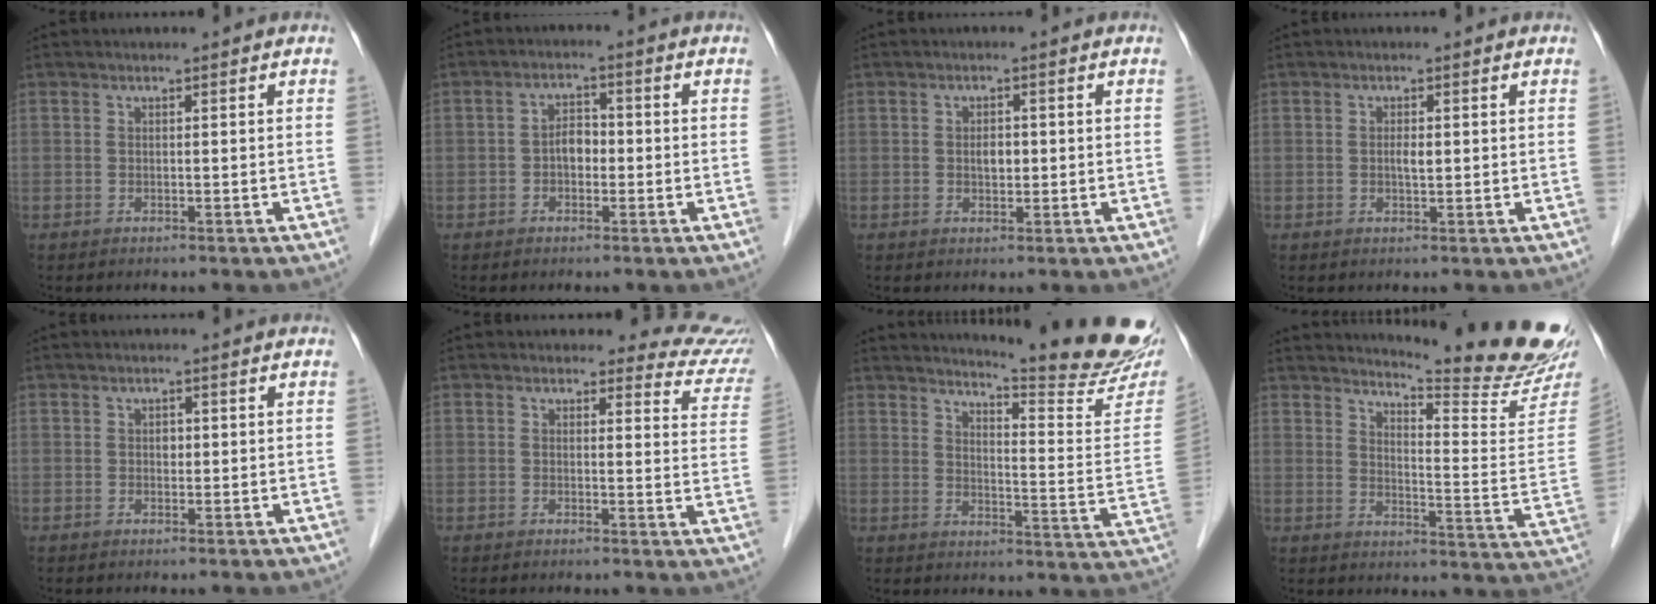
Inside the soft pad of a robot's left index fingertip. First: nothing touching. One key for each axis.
{"total": 3.1, "fx": -0.8, "fy": 1.9, "fz": 2.2, "tx": -0.040, "ty": 0.010, "tz": -0.017}
{"total": 2.0, "fx": -0.1, "fy": 1.2, "fz": 1.6, "tx": -0.029, "ty": -0.001, "tz": -0.001}
{"total": 1.4, "fx": 0.0, "fy": 0.5, "fz": 1.3, "tx": -0.026, "ty": -0.002, "tz": 0.000}
{"total": 1.0, "fx": 0.0, "fy": 0.8, "fz": 0.7, "tx": -0.011, "ty": -0.001, "tz": -0.002}
{"total": 9.2, "fx": 8.6, "fy": 3.1, "fz": 0.1, "tx": 0.045, "ty": -0.046, "tz": 0.046}
{"total": 18.9, "fx": 17.6, "fy": -0.5, "fz": 7.0, "tx": -0.108, "ty": -0.118, "tz": 0.210}
{"total": 18.3, "fx": 17.3, "fy": -1.1, "fz": 5.8, "tx": -0.097, "ty": -0.133, "tz": 0.208}